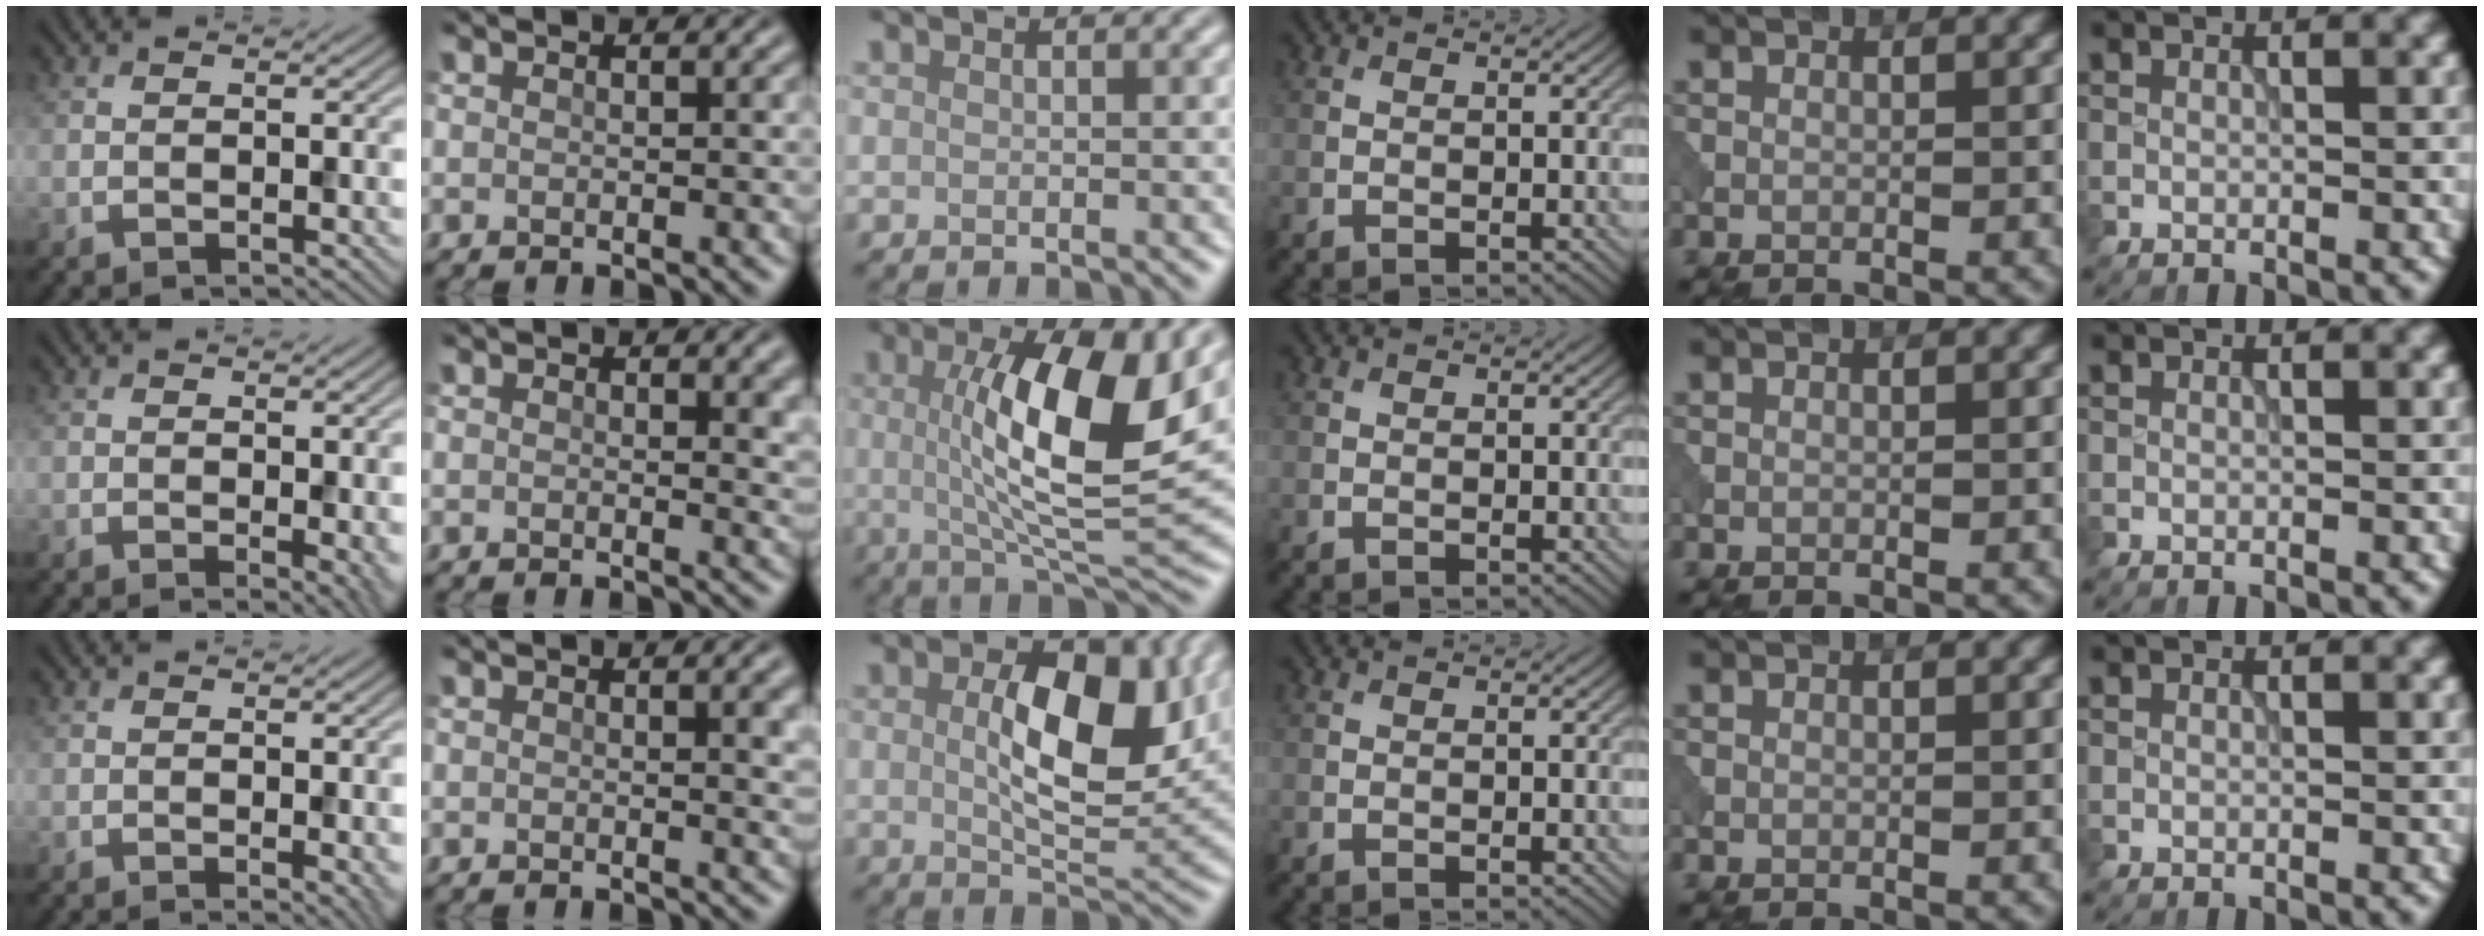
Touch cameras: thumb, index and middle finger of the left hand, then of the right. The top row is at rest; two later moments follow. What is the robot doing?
{"motion": "pour", "object": "beaker"}